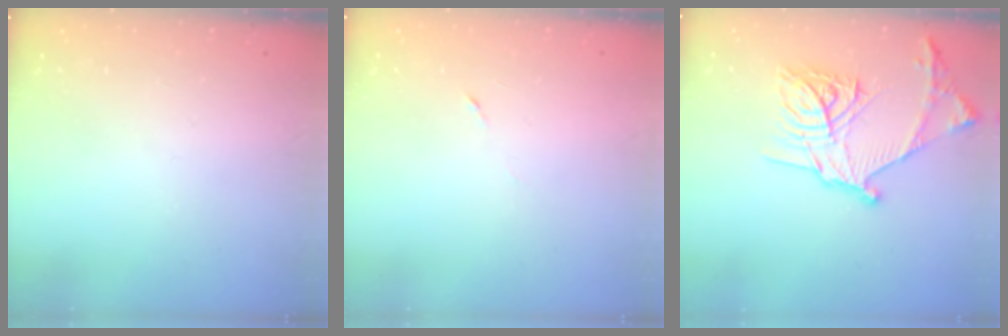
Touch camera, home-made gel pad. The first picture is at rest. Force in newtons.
{"total": 3.3, "press": 3.0, "slide": 1.4}
{"total": 21.1, "press": 21.0, "slide": 1.2}